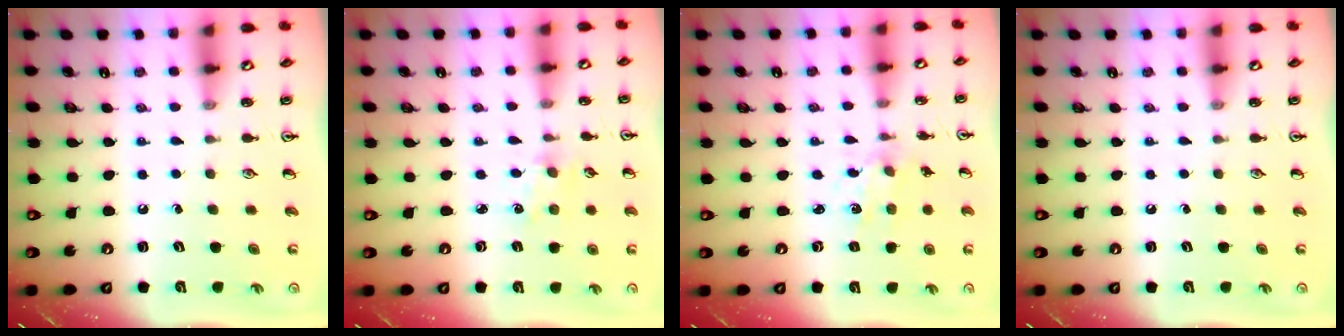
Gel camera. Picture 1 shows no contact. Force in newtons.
{"total": 0.9, "press": 0.9, "slide": 0.2}
{"total": 1.7, "press": 1.7, "slide": 0.0}
{"total": 0.0}